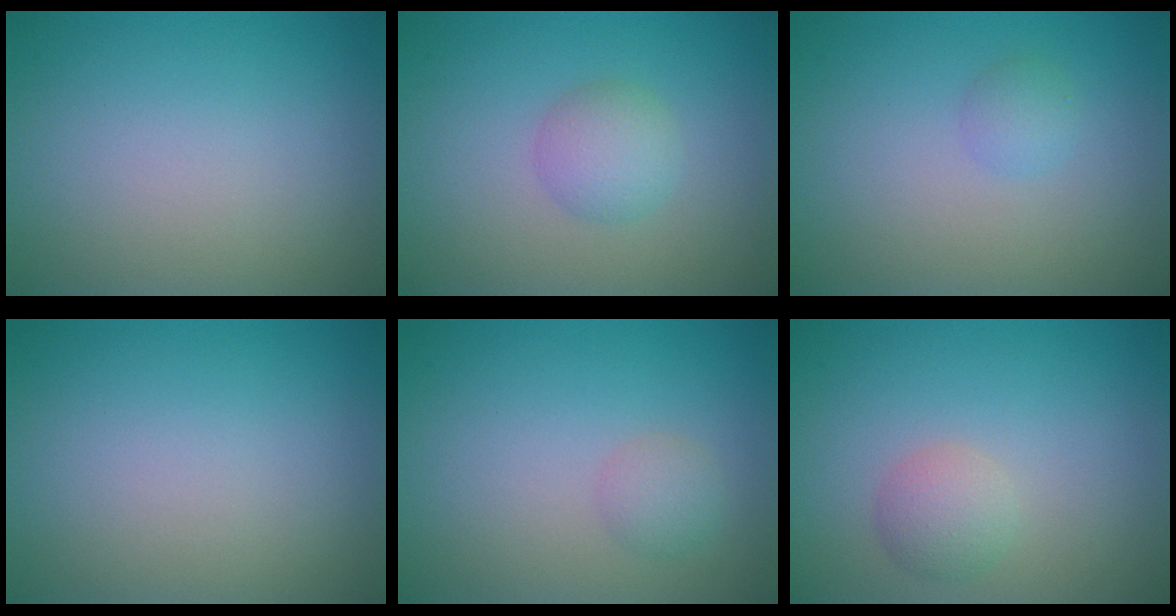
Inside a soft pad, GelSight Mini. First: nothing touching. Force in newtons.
{"total": 2.4, "press": 2.4, "slide": 0.0}
{"total": 1.2, "press": 1.2, "slide": 0.1}
{"total": 0.0}
{"total": 1.4, "press": 1.4, "slide": 0.1}
{"total": 2.1, "press": 2.1, "slide": 0.1}